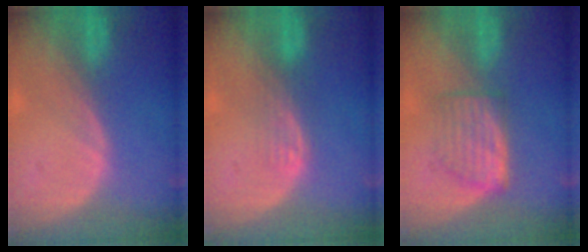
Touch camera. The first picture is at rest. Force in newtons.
{"total": 2.4, "press": 2.3, "slide": 0.4}
{"total": 5.6, "press": 5.3, "slide": 1.9}